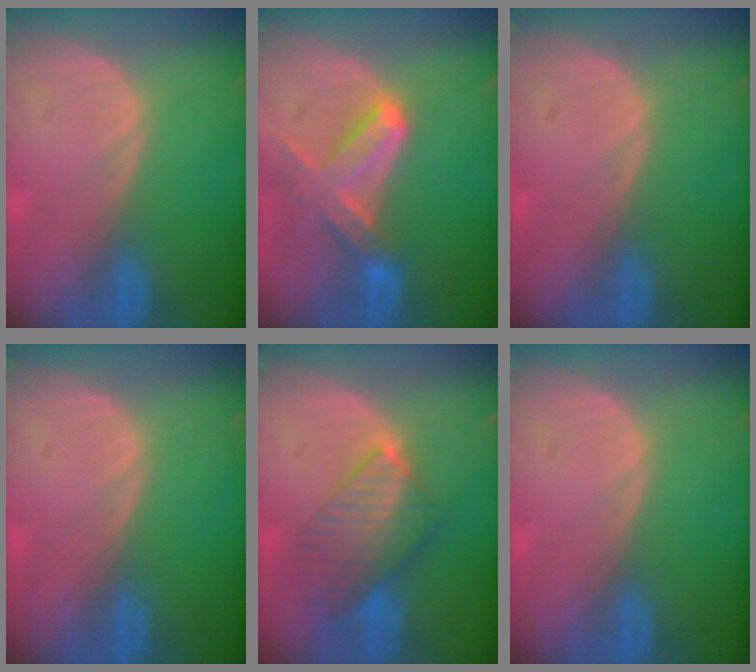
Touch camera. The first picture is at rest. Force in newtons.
{"total": 7.4, "press": 6.7, "slide": 3.2}
{"total": 0.0}
{"total": 0.0}
{"total": 8.0, "press": 7.1, "slide": 3.7}
{"total": 0.0}